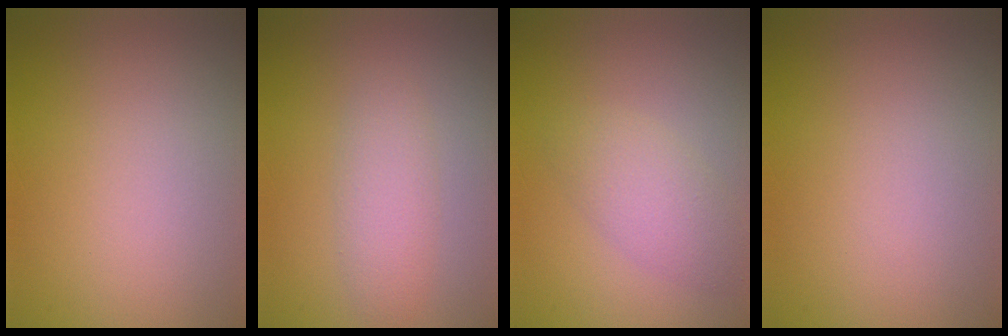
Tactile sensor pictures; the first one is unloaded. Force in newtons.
{"total": 2.2, "press": 2.2, "slide": 0.0}
{"total": 2.7, "press": 2.7, "slide": 0.1}
{"total": 0.0}